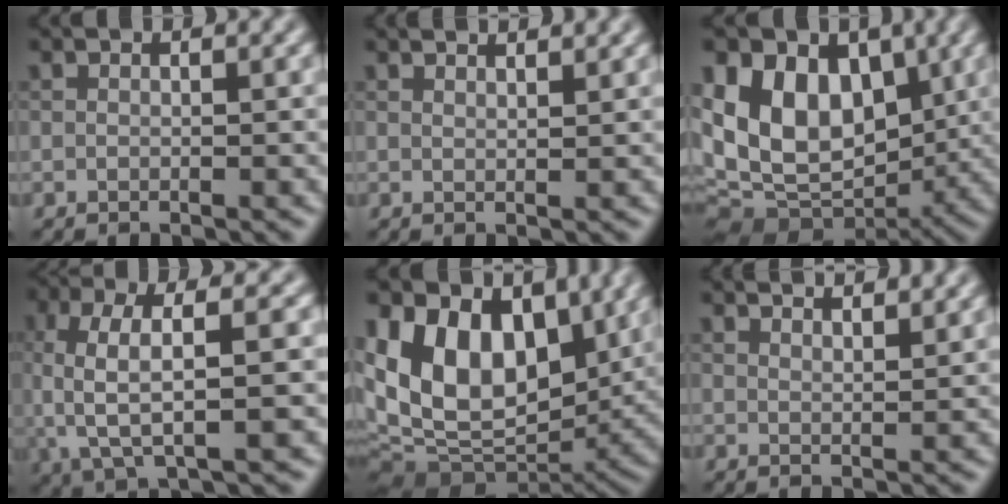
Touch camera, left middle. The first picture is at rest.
{"total": 2.6, "force": [2.1, 0.8, 1.2], "torque": [0.003, 0.009, 0.006]}
{"total": 12.0, "force": [2.3, 8.3, 8.4], "torque": [-0.147, 0.006, 0.030]}
{"total": 6.4, "force": [0.3, 2.1, 6.0], "torque": [-0.121, 0.004, 0.004]}
{"total": 13.3, "force": [3.1, 9.1, 9.3], "torque": [-0.170, 0.003, 0.053]}
{"total": 4.4, "force": [3.7, 1.2, 2.0], "torque": [-0.007, 0.023, 0.027]}